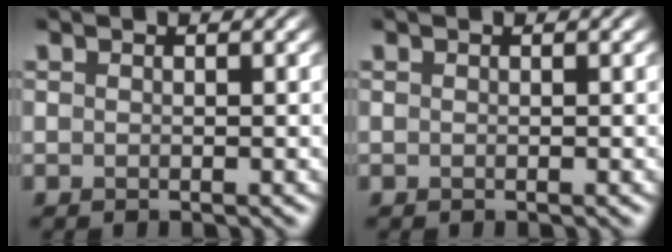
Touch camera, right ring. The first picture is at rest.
{"total": 0.0}